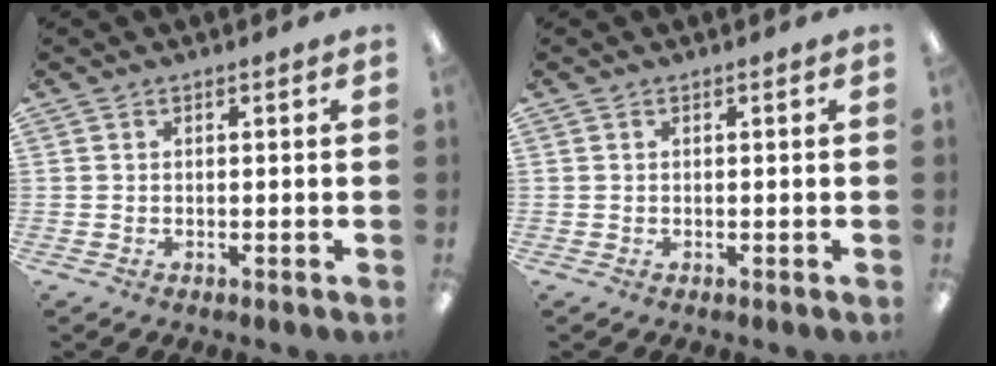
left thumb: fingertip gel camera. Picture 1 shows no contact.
{"total": 0.0}